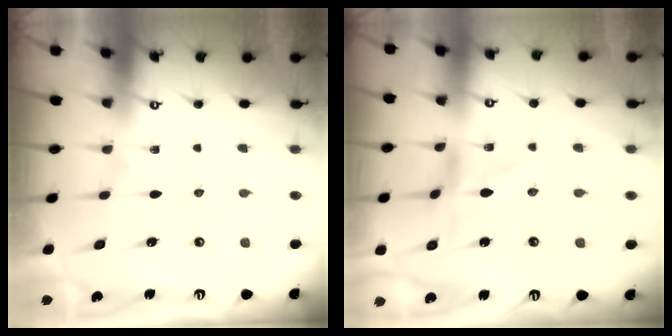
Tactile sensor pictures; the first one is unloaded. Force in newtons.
{"total": 0.7, "press": 0.7, "slide": 0.2}